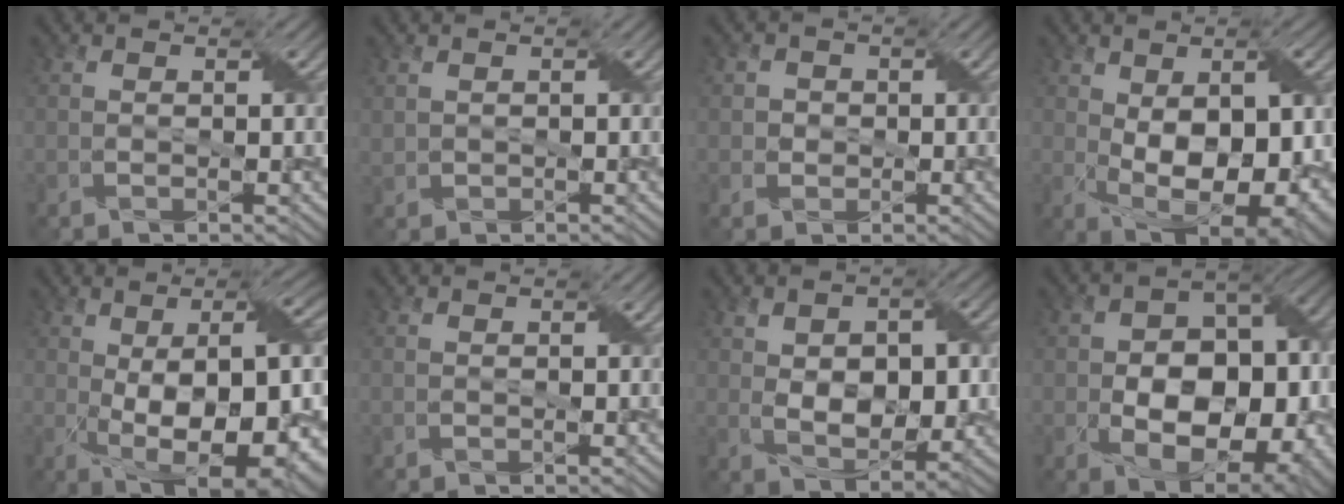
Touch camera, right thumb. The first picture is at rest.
{"total": 1.1, "force": [0.7, 0.8, 0.3], "torque": [-0.014, 0.001, 0.020]}
{"total": 2.9, "force": [0.6, 2.7, 0.6], "torque": [-0.019, -0.003, 0.005]}
{"total": 13.7, "force": [-0.3, 7.6, 11.4], "torque": [-0.191, -0.020, 0.011]}
{"total": 15.4, "force": [-2.0, 6.9, 13.6], "torque": [-0.213, -0.016, -0.014]}
{"total": 0.0}
{"total": 8.1, "force": [0.5, 4.9, 6.4], "torque": [-0.111, -0.006, 0.012]}
{"total": 13.1, "force": [-2.8, 8.6, 9.5], "torque": [-0.141, -0.011, -0.044]}